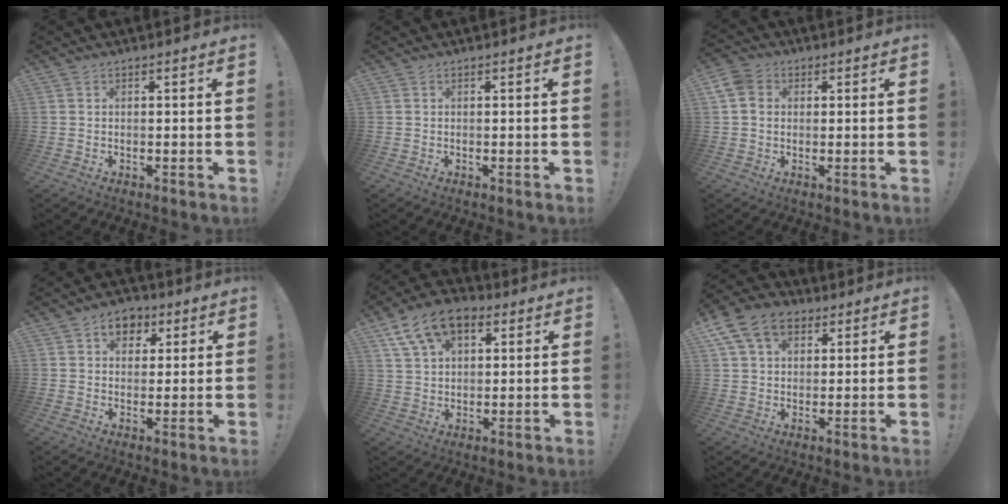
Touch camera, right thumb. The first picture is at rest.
{"total": 0.0}
{"total": 6.6, "force": [1.5, 5.5, 3.3], "torque": [-0.070, 0.004, 0.028]}
{"total": 6.9, "force": [2.7, 5.5, 3.1], "torque": [-0.032, -0.008, 0.048]}
{"total": 13.5, "force": [6.4, 8.5, 8.2], "torque": [-0.148, -0.024, 0.123]}
{"total": 12.4, "force": [5.8, 8.7, 6.7], "torque": [-0.115, -0.013, 0.116]}